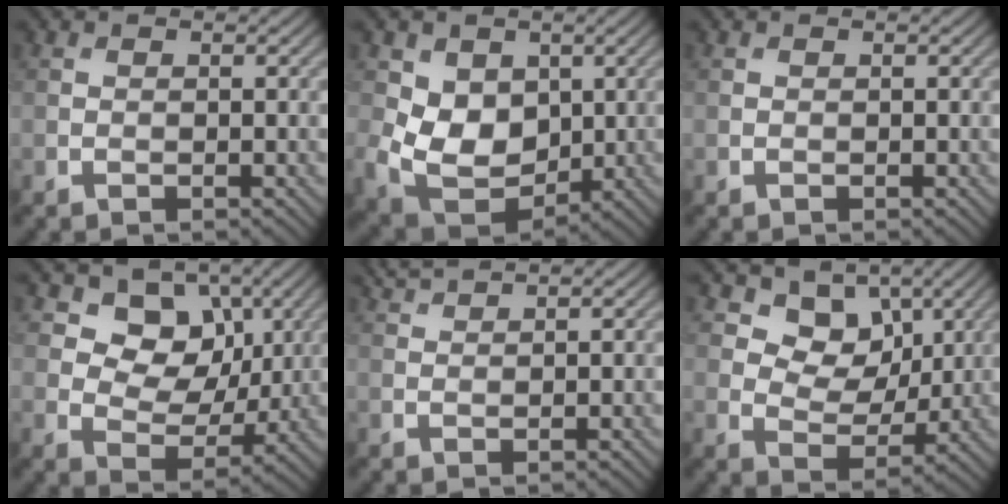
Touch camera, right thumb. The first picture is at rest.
{"total": 8.6, "force": [1.1, 6.8, 5.1], "torque": [-0.126, -0.025, 0.020]}
{"total": 0.0}
{"total": 8.2, "force": [3.5, 6.3, 4.0], "torque": [-0.087, -0.022, 0.064]}
{"total": 2.2, "force": [1.9, 0.2, 1.0], "torque": [-0.026, 0.010, 0.041]}
{"total": 7.1, "force": [3.8, 5.0, 3.4], "torque": [-0.066, -0.028, 0.068]}